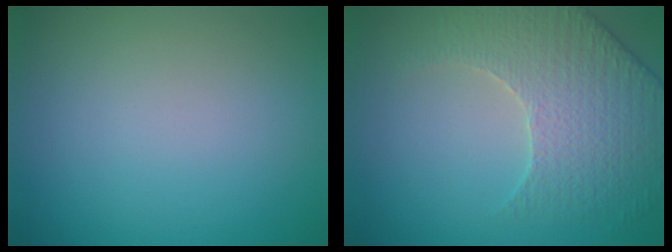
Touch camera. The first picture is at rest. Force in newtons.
{"total": 4.4, "press": 4.2, "slide": 1.2}